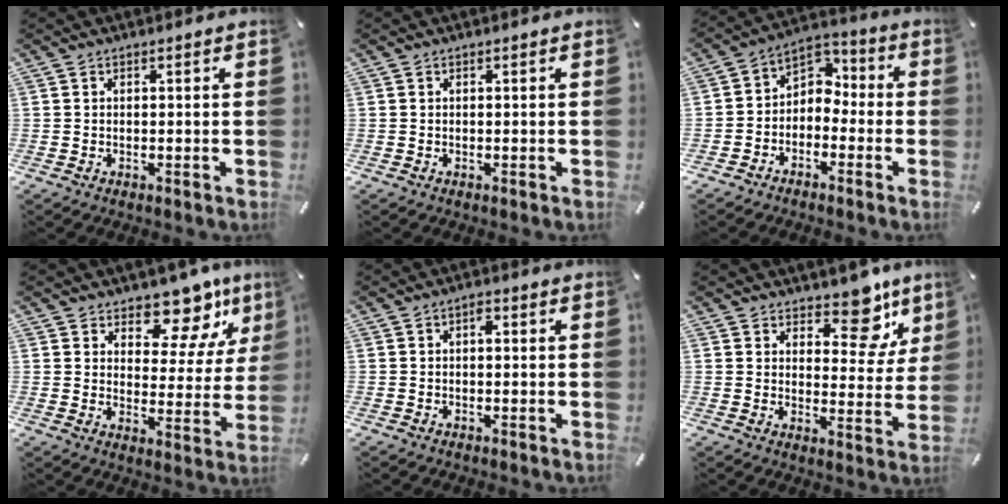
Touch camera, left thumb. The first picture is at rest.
{"total": 0.0}
{"total": 5.5, "force": [-2.1, 5.0, 1.0], "torque": [-0.021, 0.017, -0.040]}
{"total": 12.0, "force": [9.3, 6.1, 4.5], "torque": [-0.062, -0.081, 0.165]}
{"total": 1.3, "force": [0.0, 0.8, 1.1], "torque": [-0.022, 0.008, -0.003]}
{"total": 11.5, "force": [8.0, 5.9, 5.7], "torque": [-0.052, -0.066, 0.136]}